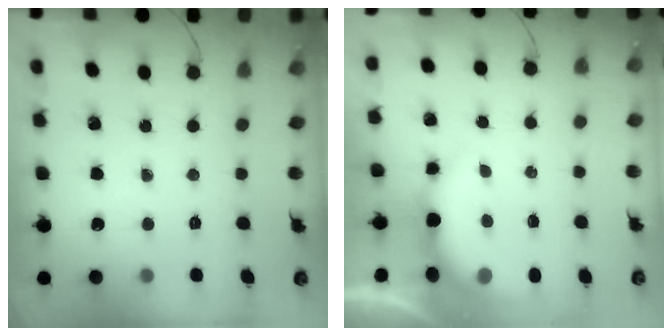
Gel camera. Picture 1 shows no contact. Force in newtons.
{"total": 8.1, "press": 8.0, "slide": 1.2}